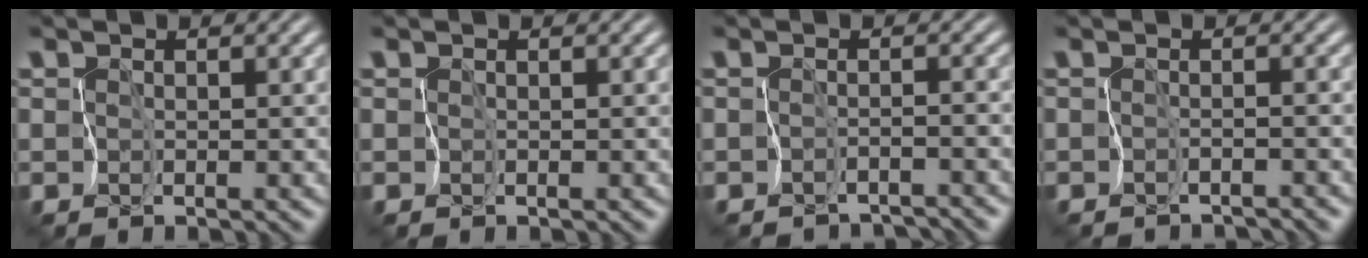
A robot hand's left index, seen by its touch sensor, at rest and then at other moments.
{"total": 0.0}
{"total": 3.0, "force": [-3.0, 0.6, 0.4], "torque": [-0.001, -0.002, -0.045]}
{"total": 1.9, "force": [-1.9, 0.1, 0.0], "torque": [0.003, -0.005, -0.032]}